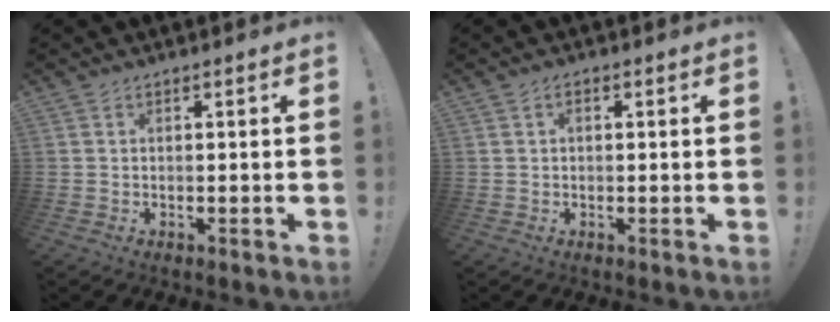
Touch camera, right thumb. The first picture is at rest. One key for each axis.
{"total": 1.0, "fx": 0.0, "fy": 0.7, "fz": 0.7, "tx": -0.011, "ty": 0.003, "tz": -0.001}